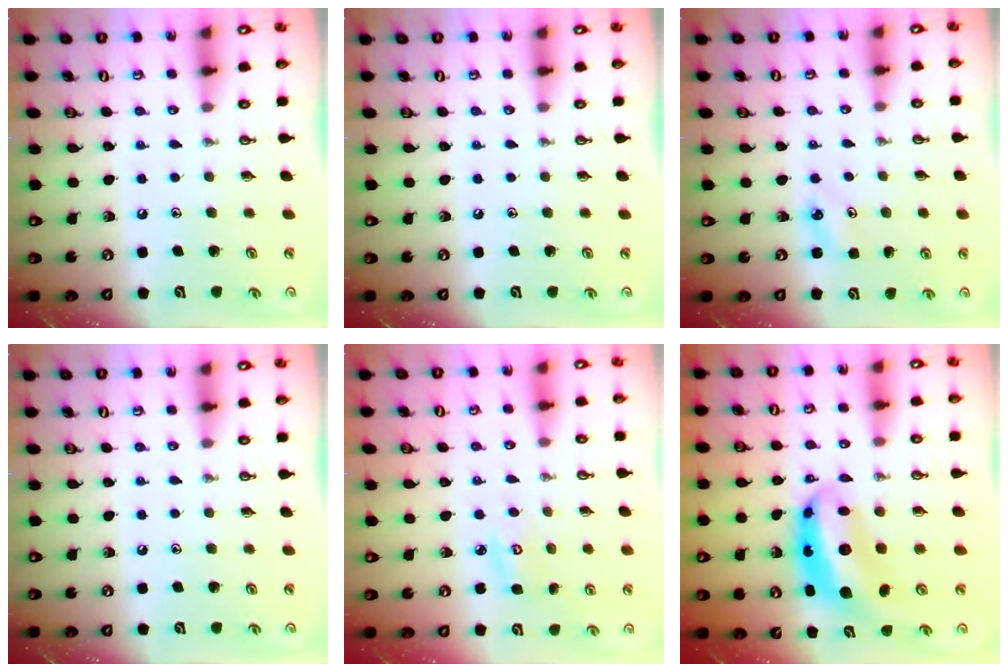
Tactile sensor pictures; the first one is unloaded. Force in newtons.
{"total": 0.0}
{"total": 3.8, "press": 3.7, "slide": 0.4}
{"total": 0.0}
{"total": 5.3, "press": 5.3, "slide": 0.3}
{"total": 8.8, "press": 8.7, "slide": 1.1}